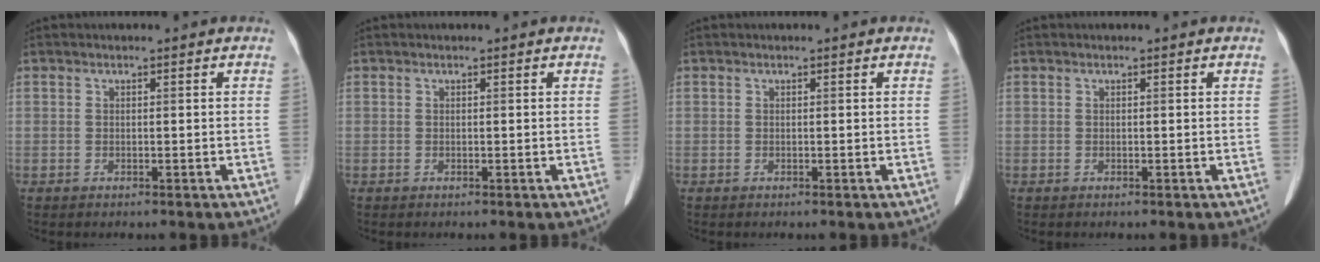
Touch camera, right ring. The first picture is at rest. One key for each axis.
{"total": 0.0}
{"total": 0.0}
{"total": 0.0}